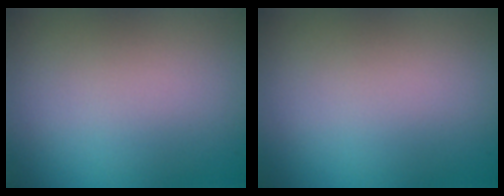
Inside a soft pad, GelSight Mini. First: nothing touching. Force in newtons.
{"total": 0.0}